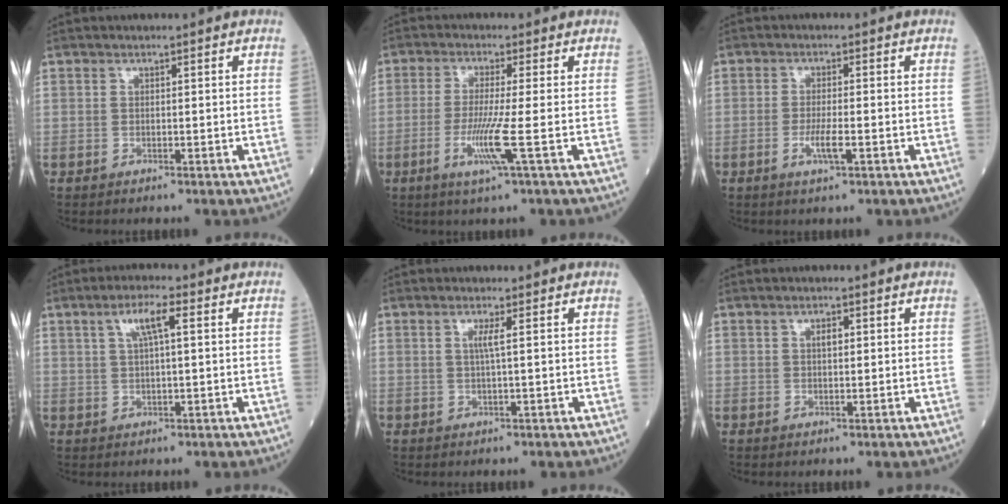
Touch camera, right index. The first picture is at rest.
{"total": 6.1, "force": [-1.9, -1.2, 5.7], "torque": [-0.114, -0.021, -0.042]}
{"total": 3.3, "force": [-1.2, 0.3, 3.1], "torque": [-0.058, -0.003, -0.021]}
{"total": 4.6, "force": [1.7, 0.5, 4.3], "torque": [-0.084, 0.010, 0.033]}
{"total": 1.6, "force": [0.4, -0.4, 1.5], "torque": [-0.034, -0.002, 0.006]}
{"total": 1.3, "force": [0.4, 0.5, 1.1], "torque": [-0.020, 0.001, 0.005]}